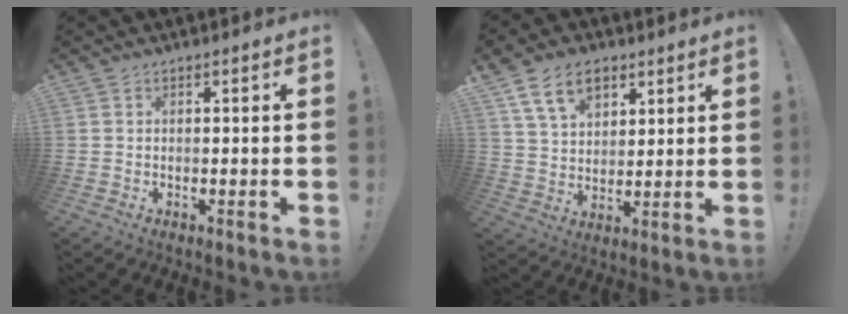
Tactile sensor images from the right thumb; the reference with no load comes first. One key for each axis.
{"total": 12.9, "fx": 7.0, "fy": 8.5, "fz": 6.7, "tx": -0.110, "ty": -0.022, "tz": 0.136}